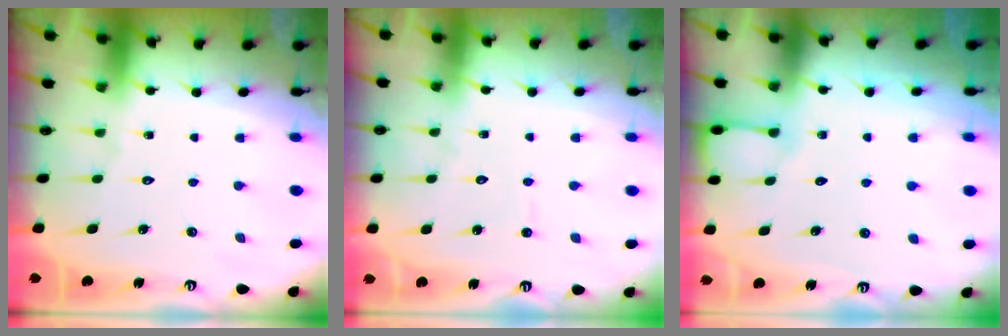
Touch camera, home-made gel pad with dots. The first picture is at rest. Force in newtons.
{"total": 2.5, "press": 2.5, "slide": 0.2}
{"total": 3.6, "press": 3.6, "slide": 0.4}